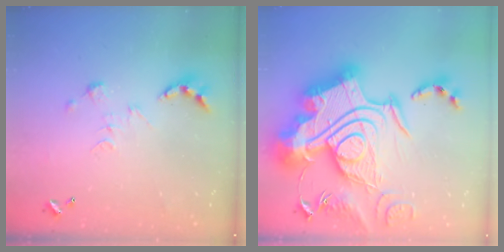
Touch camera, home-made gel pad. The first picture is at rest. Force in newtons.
{"total": 0.7, "press": 0.7, "slide": 0.1}